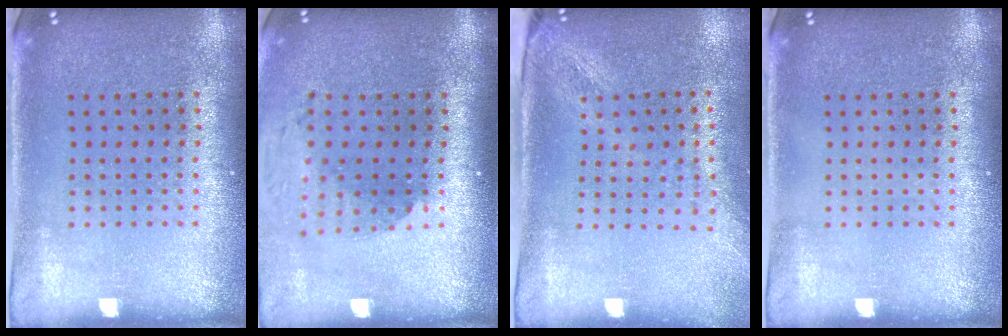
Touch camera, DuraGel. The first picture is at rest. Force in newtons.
{"total": 1.8, "press": 1.4, "slide": 1.1}
{"total": 2.1, "press": 1.7, "slide": 1.3}
{"total": 0.0}